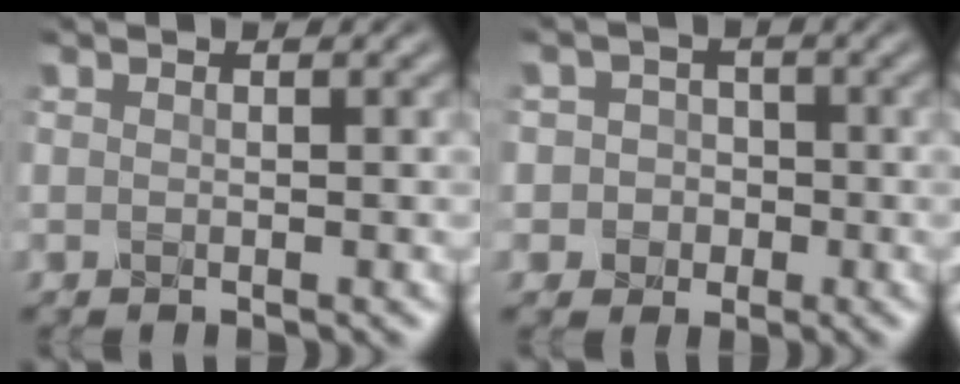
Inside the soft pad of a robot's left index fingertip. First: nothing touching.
{"total": 3.4, "force": [-0.6, 3.3, 0.7], "torque": [0.019, 0.012, -0.031]}